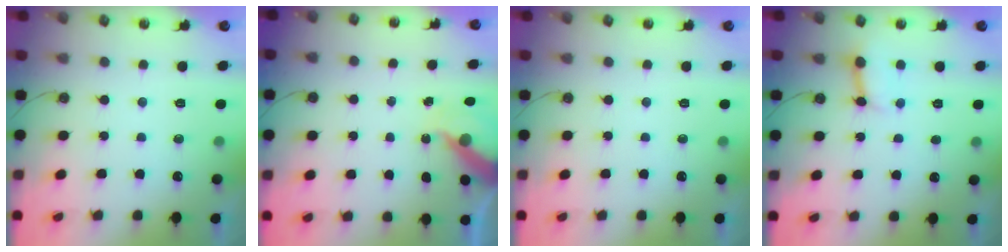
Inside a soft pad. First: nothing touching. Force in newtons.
{"total": 7.9, "press": 7.8, "slide": 0.9}
{"total": 0.0}
{"total": 5.0, "press": 4.9, "slide": 0.6}